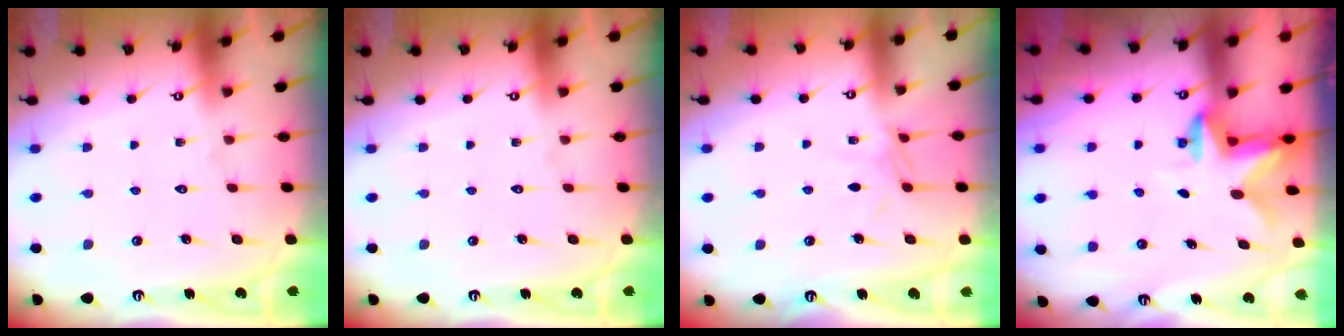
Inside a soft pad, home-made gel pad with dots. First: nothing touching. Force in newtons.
{"total": 0.0}
{"total": 6.1, "press": 6.0, "slide": 0.7}
{"total": 2.8, "press": 2.8, "slide": 0.6}